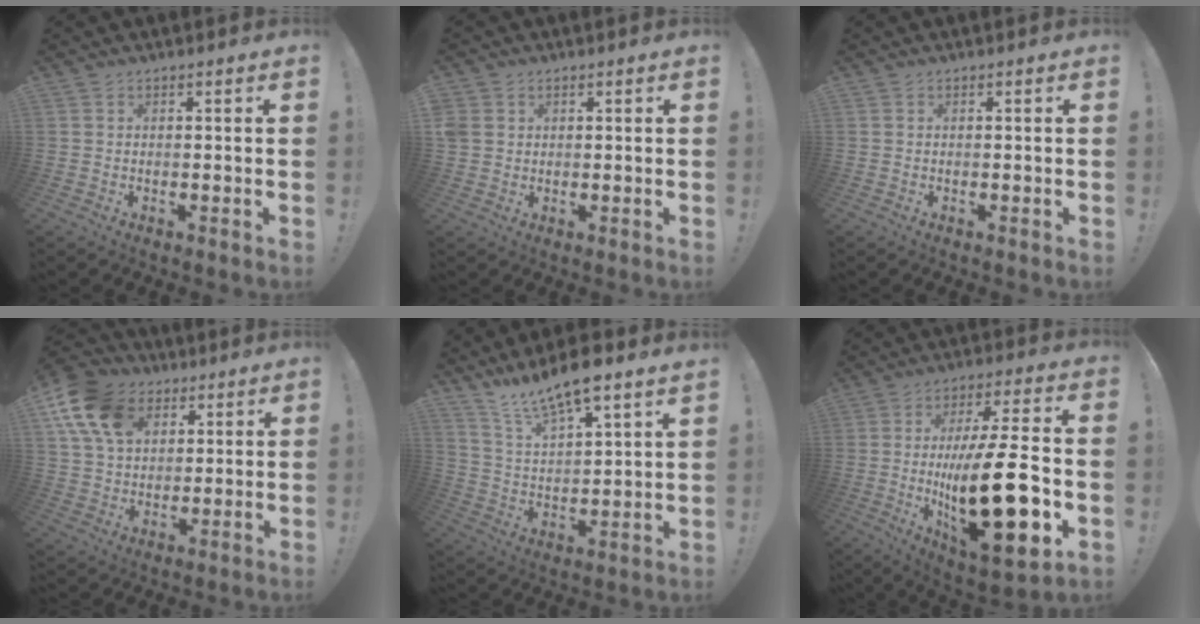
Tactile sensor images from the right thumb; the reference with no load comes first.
{"total": 3.3, "force": [1.2, 2.8, 1.3], "torque": [-0.028, -0.002, 0.023]}
{"total": 0.0}
{"total": 16.5, "force": [7.3, 11.9, 8.9], "torque": [-0.148, -0.027, 0.142]}
{"total": 11.9, "force": [10.5, 1.4, 5.4], "torque": [-0.106, -0.087, 0.183]}
{"total": 26.3, "force": [-3.2, 8.9, 24.5], "torque": [-0.424, 0.000, -0.049]}